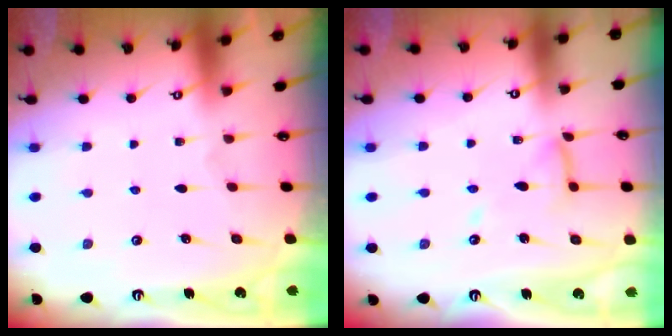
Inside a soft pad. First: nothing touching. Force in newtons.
{"total": 10.7, "press": 10.6, "slide": 0.9}